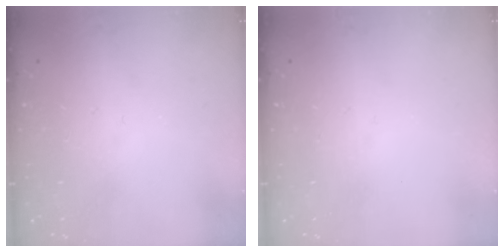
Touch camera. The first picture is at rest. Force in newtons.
{"total": 0.0}